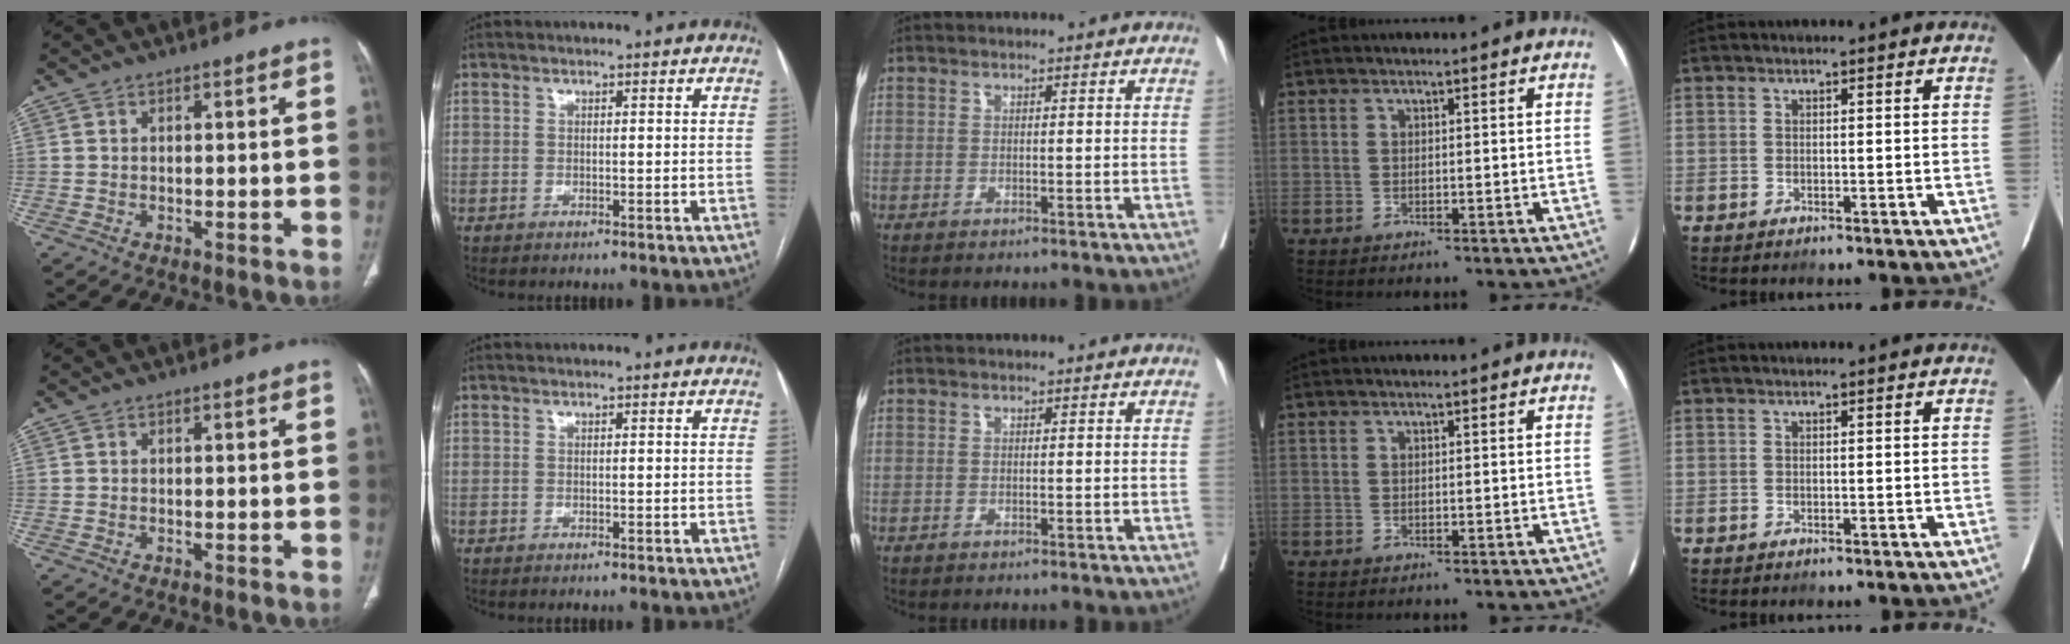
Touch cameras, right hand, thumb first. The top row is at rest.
{}